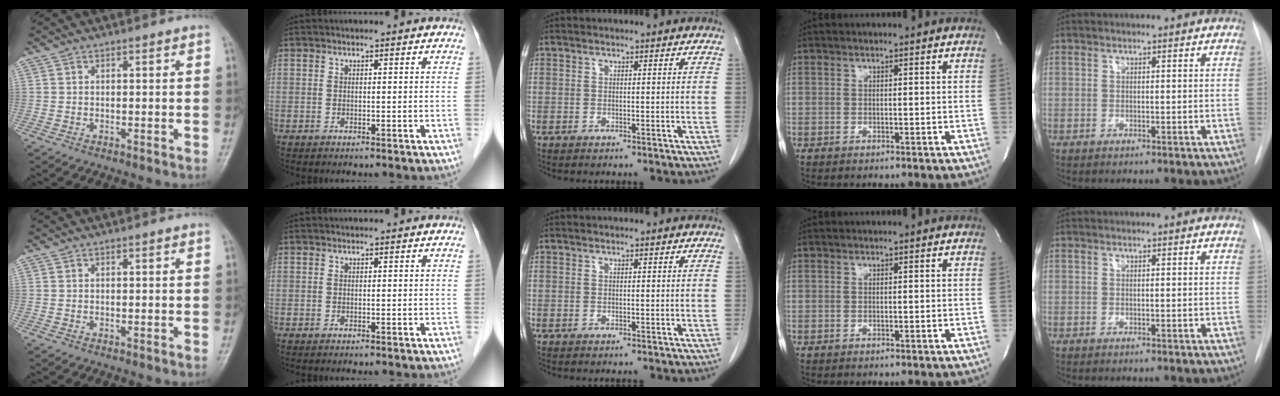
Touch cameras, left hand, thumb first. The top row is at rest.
{}